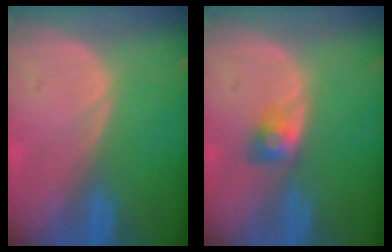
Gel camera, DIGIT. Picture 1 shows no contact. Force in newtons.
{"total": 2.8, "press": 2.6, "slide": 1.2}